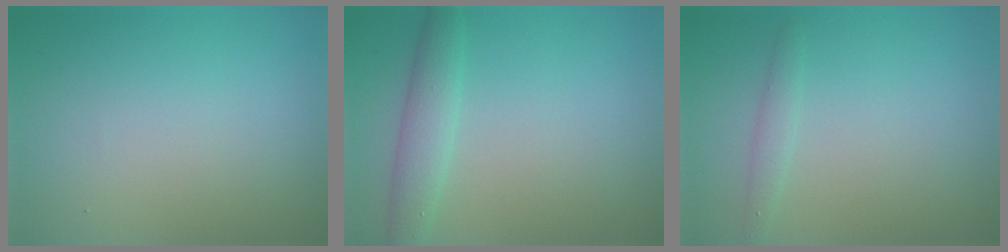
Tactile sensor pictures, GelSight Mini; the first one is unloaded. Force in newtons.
{"total": 2.8, "press": 2.8, "slide": 0.1}
{"total": 1.3, "press": 1.3, "slide": 0.0}